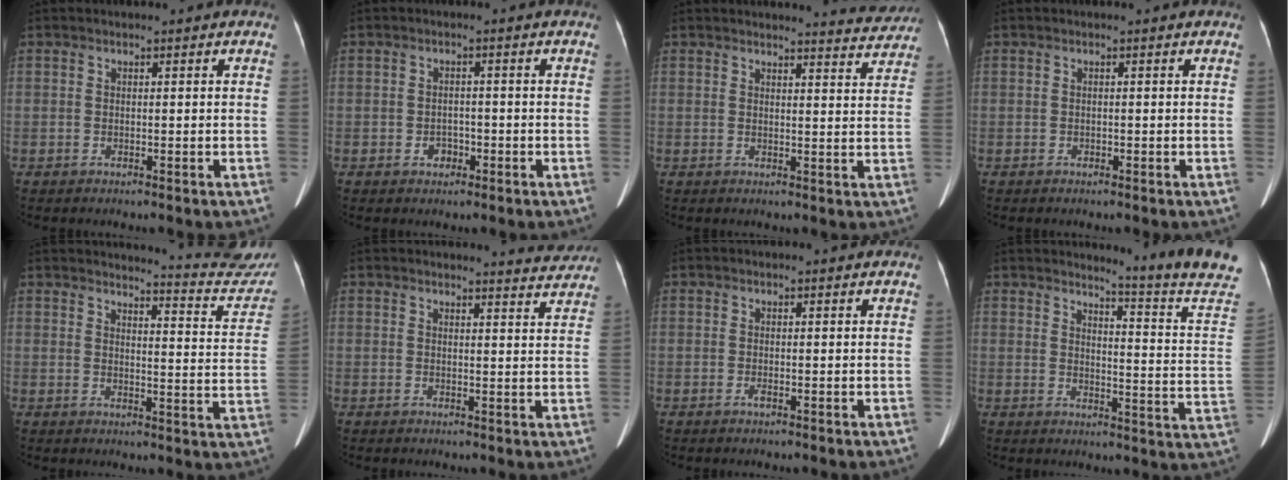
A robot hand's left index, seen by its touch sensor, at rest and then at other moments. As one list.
[{"total": 2.0, "force": [-1.0, 1.6, 0.9], "torque": [-0.012, 0.006, -0.011]}, {"total": 5.7, "force": [5.7, 0.2, 0.1], "torque": [-0.002, -0.023, 0.052]}, {"total": 0.0}, {"total": 14.6, "force": [14.5, 0.1, 1.5], "torque": [-0.004, -0.101, 0.139]}, {"total": 4.8, "force": [4.8, 0.1, 0.1], "torque": [-0.005, -0.020, 0.041]}, {"total": 0.5, "force": [-0.1, 0.1, 0.5], "torque": [-0.011, 0.000, -0.003]}, {"total": 14.2, "force": [13.2, -3.3, 4.1], "torque": [-0.063, -0.119, 0.148]}]